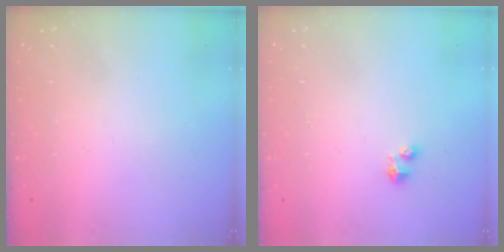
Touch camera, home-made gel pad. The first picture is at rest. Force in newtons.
{"total": 2.8, "press": 2.8, "slide": 0.4}